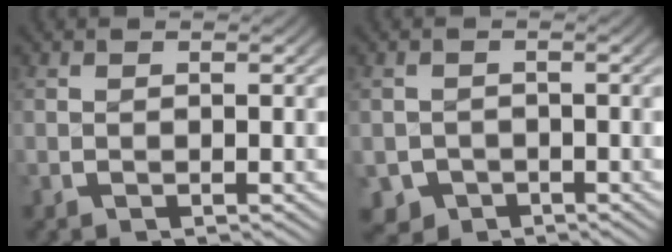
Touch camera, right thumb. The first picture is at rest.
{"total": 3.9, "force": [-2.4, 3.0, 0.7], "torque": [-0.019, -0.029, -0.032]}